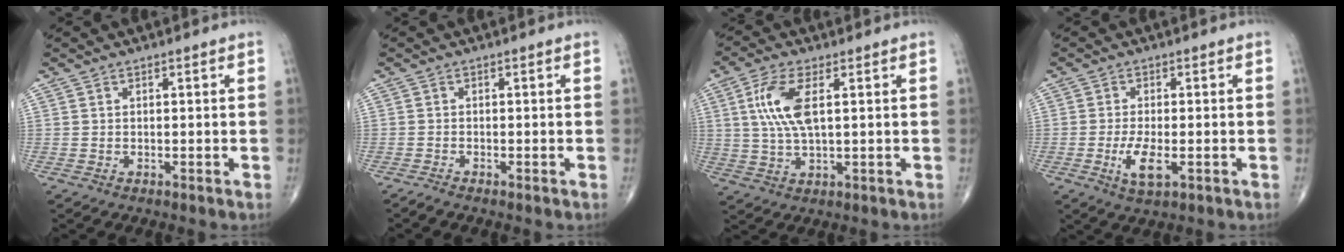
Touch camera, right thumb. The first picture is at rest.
{"total": 1.0, "force": [-0.9, -0.1, 0.5], "torque": [-0.018, 0.000, -0.021]}
{"total": 8.8, "force": [2.1, 3.4, 7.9], "torque": [-0.181, 0.000, 0.044]}
{"total": 5.2, "force": [-1.5, 1.9, 4.6], "torque": [-0.088, -0.007, -0.023]}